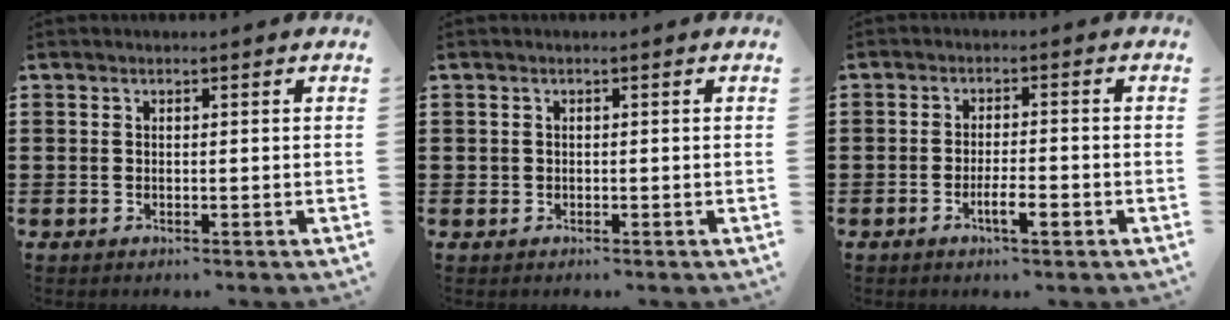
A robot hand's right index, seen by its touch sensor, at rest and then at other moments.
{"total": 0.6, "force": [0.1, 0.6, 0.0], "torque": [0.000, 0.008, 0.000]}
{"total": 4.0, "force": [-1.9, 1.0, 3.3], "torque": [-0.054, 0.004, -0.033]}